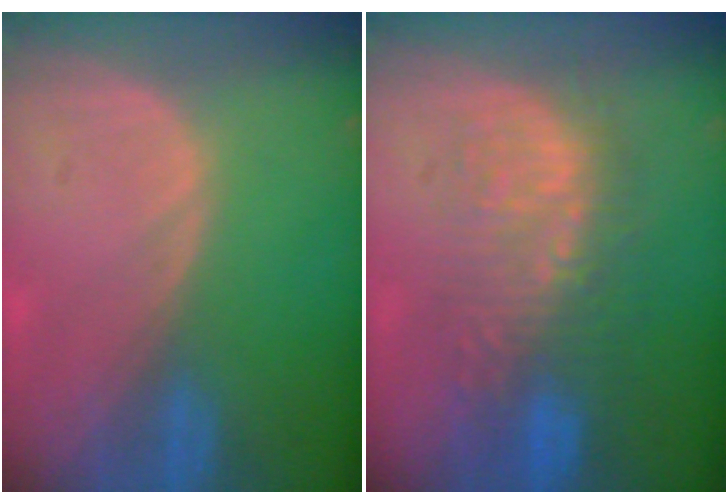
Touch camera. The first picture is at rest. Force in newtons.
{"total": 9.5, "press": 8.8, "slide": 3.5}